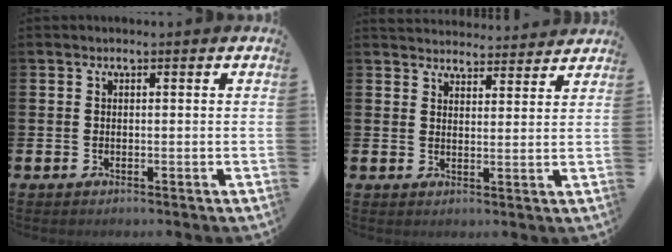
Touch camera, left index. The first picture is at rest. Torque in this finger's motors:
{"motor_torque": [-1.02, -1.12, -0.32, -0.02]}